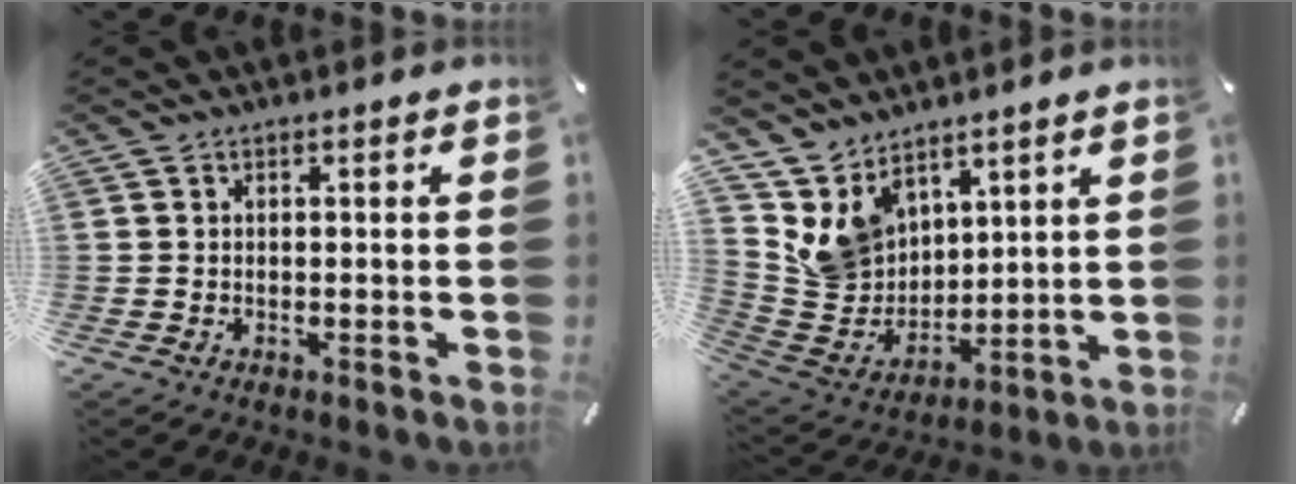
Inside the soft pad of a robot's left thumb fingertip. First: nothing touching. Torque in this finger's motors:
{"motor_torque": [0.45, 0.35, 0.91, -0.96, 0.22]}